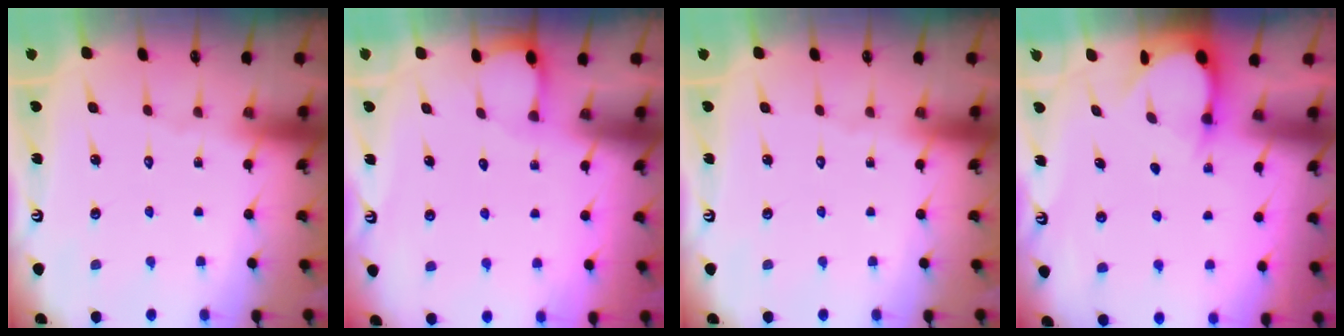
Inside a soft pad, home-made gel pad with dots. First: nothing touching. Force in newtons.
{"total": 2.0, "press": 2.0, "slide": 0.2}
{"total": 0.0}
{"total": 3.5, "press": 3.5, "slide": 0.3}